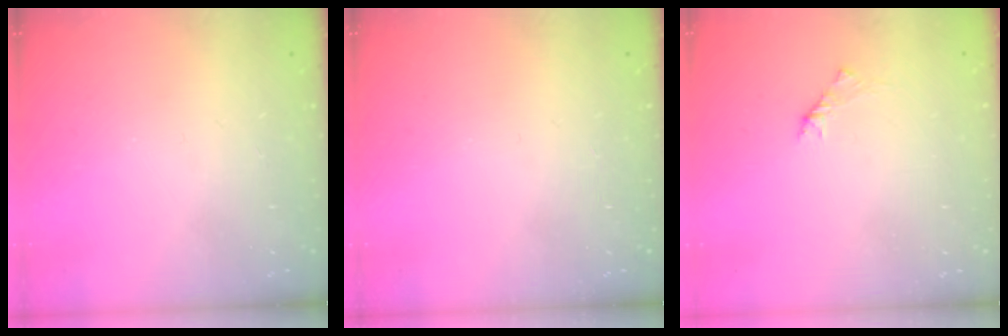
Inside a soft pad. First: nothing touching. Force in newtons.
{"total": 0.0}
{"total": 2.0, "press": 1.9, "slide": 0.6}